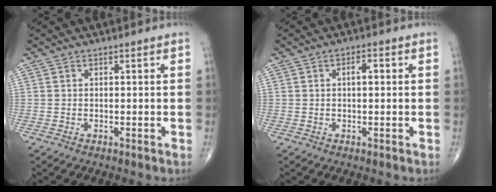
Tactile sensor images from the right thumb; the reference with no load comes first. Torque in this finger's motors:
{"motor_torque": [1.59, 3.40, 0.62, 0.03, 0.02]}